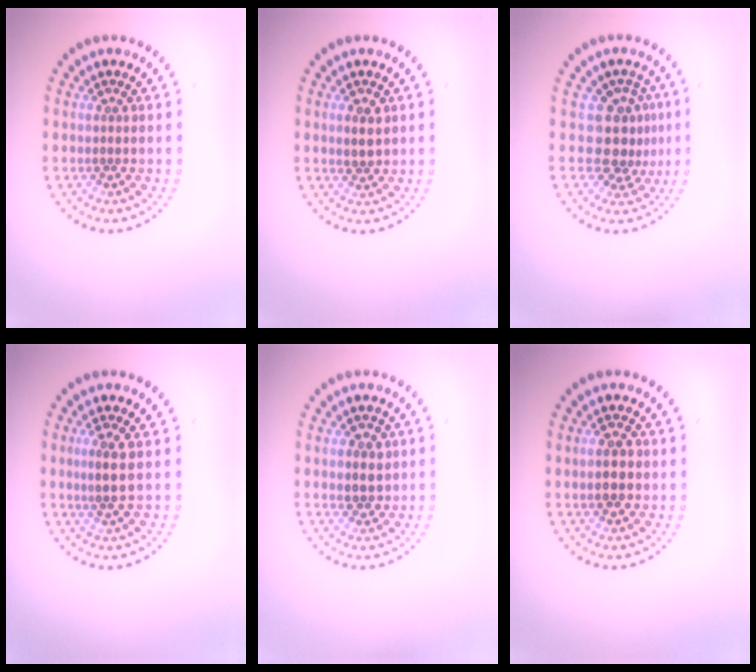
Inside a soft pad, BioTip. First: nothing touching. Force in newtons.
{"total": 2.1, "press": 2.0, "slide": 0.4}
{"total": 3.6, "press": 2.7, "slide": 2.4}
{"total": 2.4, "press": 2.2, "slide": 0.9}
{"total": 2.3, "press": 2.2, "slide": 0.7}
{"total": 2.6, "press": 2.6, "slide": 0.2}